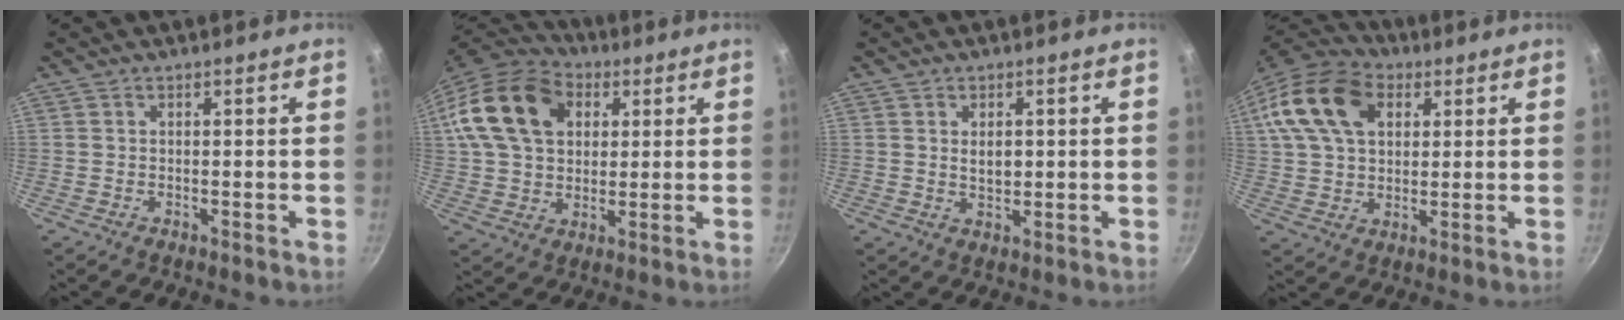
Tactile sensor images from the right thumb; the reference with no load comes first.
{"total": 20.3, "force": [6.0, 14.5, 12.8], "torque": [-0.224, 0.016, 0.099]}
{"total": 3.5, "force": [0.7, 2.2, 2.7], "torque": [-0.035, -0.006, 0.014]}
{"total": 18.1, "force": [6.2, 12.2, 11.8], "torque": [-0.214, 0.013, 0.102]}